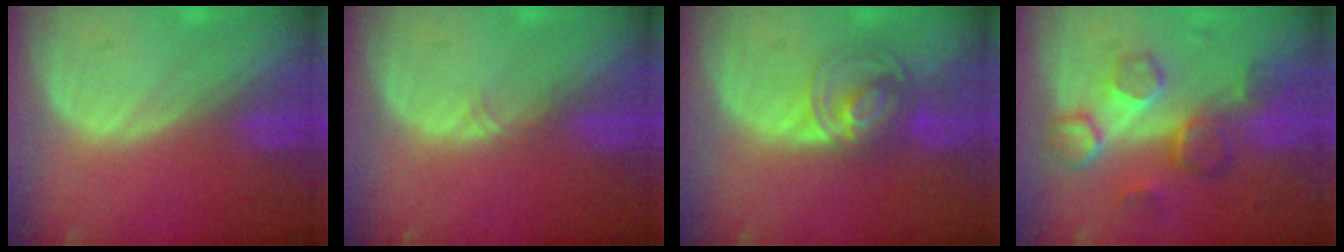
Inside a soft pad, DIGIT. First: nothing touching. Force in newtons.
{"total": 0.9, "press": 0.8, "slide": 0.2}
{"total": 7.6, "press": 6.2, "slide": 4.3}
{"total": 8.5, "press": 7.8, "slide": 3.5}